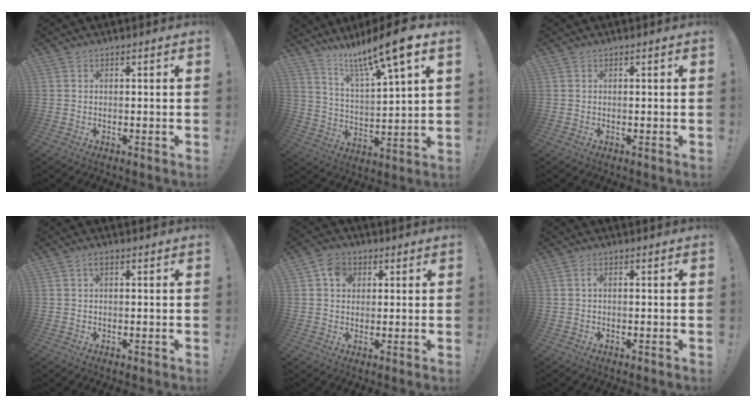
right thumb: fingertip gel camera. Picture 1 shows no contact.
{"total": 14.2, "force": [10.7, 0.7, 9.2], "torque": [-0.165, -0.077, 0.169]}
{"total": 0.0}
{"total": 1.9, "force": [0.4, 1.0, 1.5], "torque": [-0.022, 0.003, 0.005]}
{"total": 5.8, "force": [1.8, 4.8, 2.6], "torque": [-0.038, 0.003, 0.034]}
{"total": 1.1, "force": [-0.2, 0.2, 1.0], "torque": [-0.021, 0.004, -0.005]}